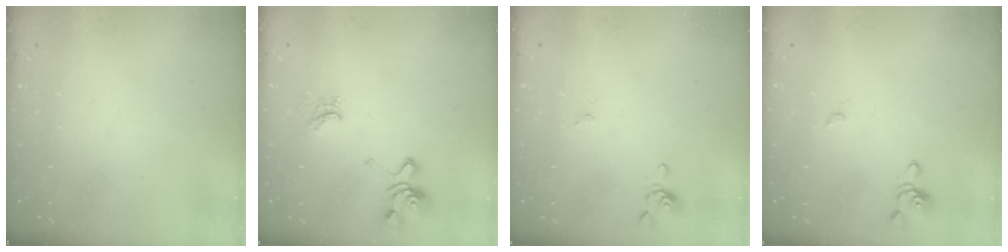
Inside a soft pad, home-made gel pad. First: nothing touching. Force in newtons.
{"total": 5.7, "press": 5.6, "slide": 1.1}
{"total": 0.0}
{"total": 0.6, "press": 0.6, "slide": 0.2}